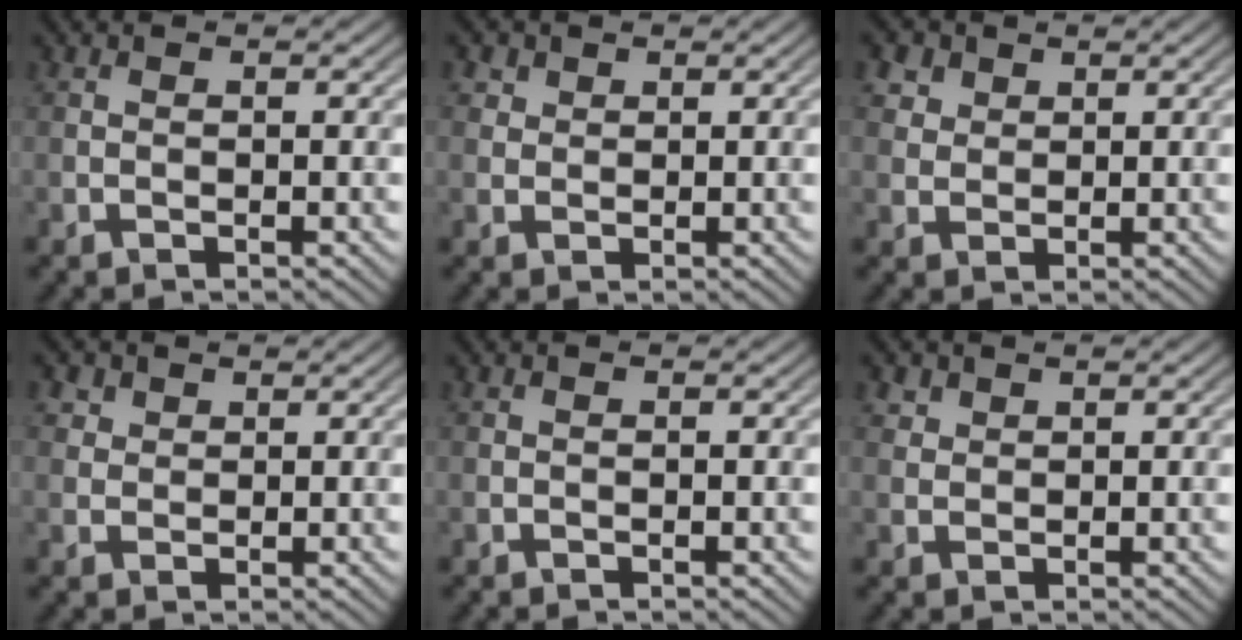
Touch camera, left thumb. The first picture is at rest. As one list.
[{"total": 2.8, "force": [1.6, 2.1, 0.9], "torque": [-0.030, -0.002, 0.032]}, {"total": 4.1, "force": [2.4, 2.9, 1.6], "torque": [-0.053, 0.002, 0.053]}, {"total": 3.1, "force": [1.8, 2.3, 1.0], "torque": [-0.034, -0.003, 0.041]}, {"total": 0.0}, {"total": 1.6, "force": [1.1, 1.2, 0.4], "torque": [-0.012, -0.002, 0.026]}]